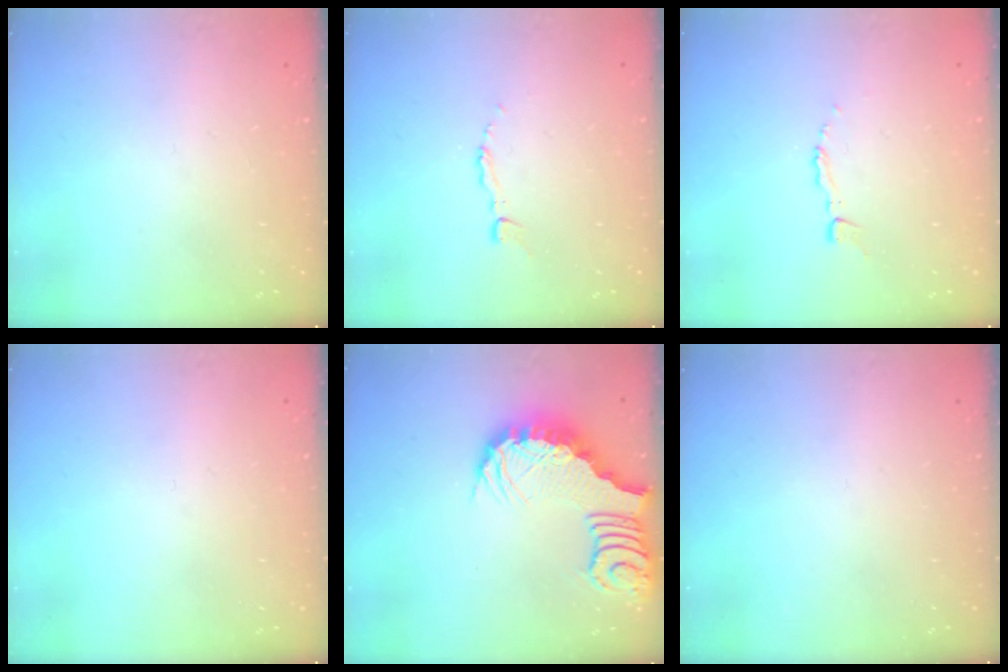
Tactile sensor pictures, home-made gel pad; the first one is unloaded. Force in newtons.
{"total": 2.2, "press": 2.2, "slide": 0.2}
{"total": 2.9, "press": 2.9, "slide": 0.2}
{"total": 0.0}
{"total": 3.2, "press": 3.1, "slide": 0.7}
{"total": 0.0}